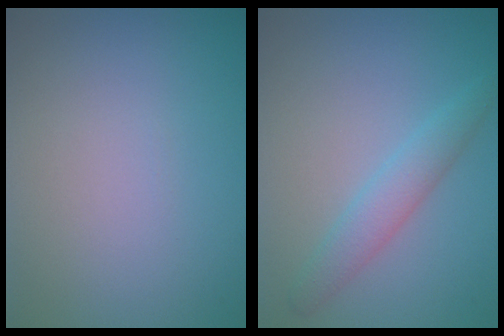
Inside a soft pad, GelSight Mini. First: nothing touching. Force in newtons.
{"total": 2.5, "press": 2.5, "slide": 0.1}